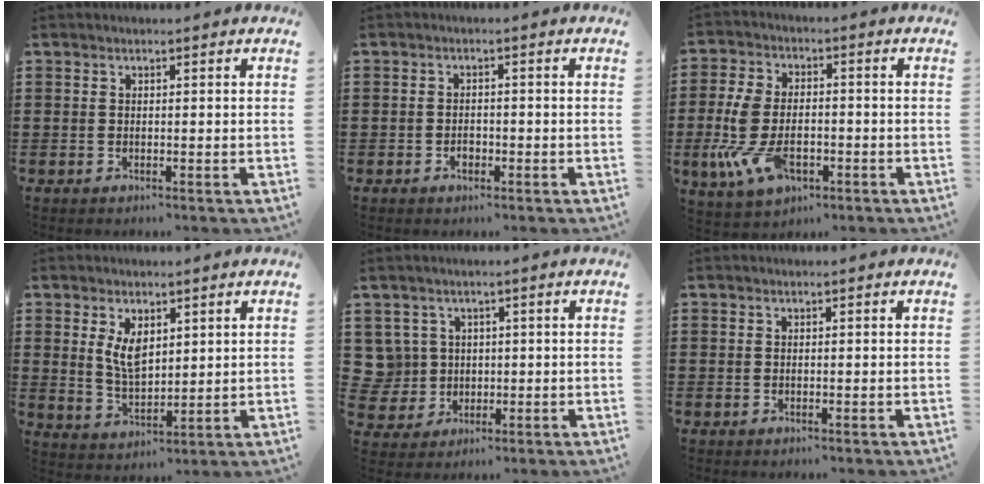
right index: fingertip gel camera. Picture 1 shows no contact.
{"total": 1.5, "force": [-0.7, 1.0, 0.9], "torque": [-0.020, 0.000, -0.014]}
{"total": 9.6, "force": [-2.9, 5.3, 7.5], "torque": [-0.187, -0.007, -0.057]}
{"total": 5.1, "force": [2.1, 2.8, 3.8], "torque": [-0.073, 0.002, 0.036]}
{"total": 4.7, "force": [1.0, 4.6, 0.4], "torque": [-0.041, 0.010, 0.020]}
{"total": 0.0}